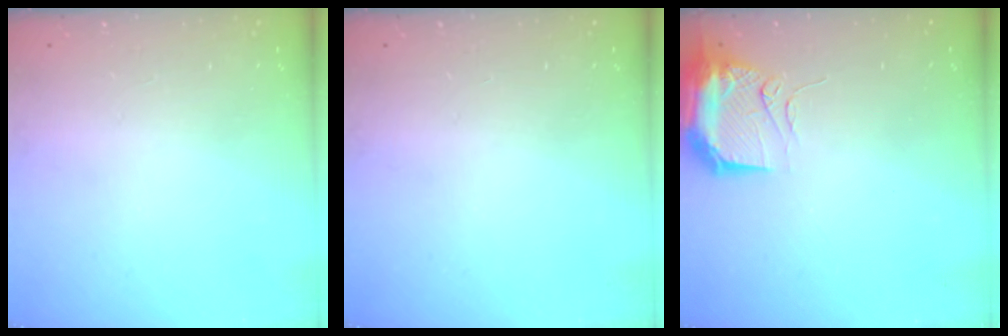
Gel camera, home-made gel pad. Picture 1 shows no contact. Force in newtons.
{"total": 0.0}
{"total": 14.7, "press": 10.7, "slide": 10.1}